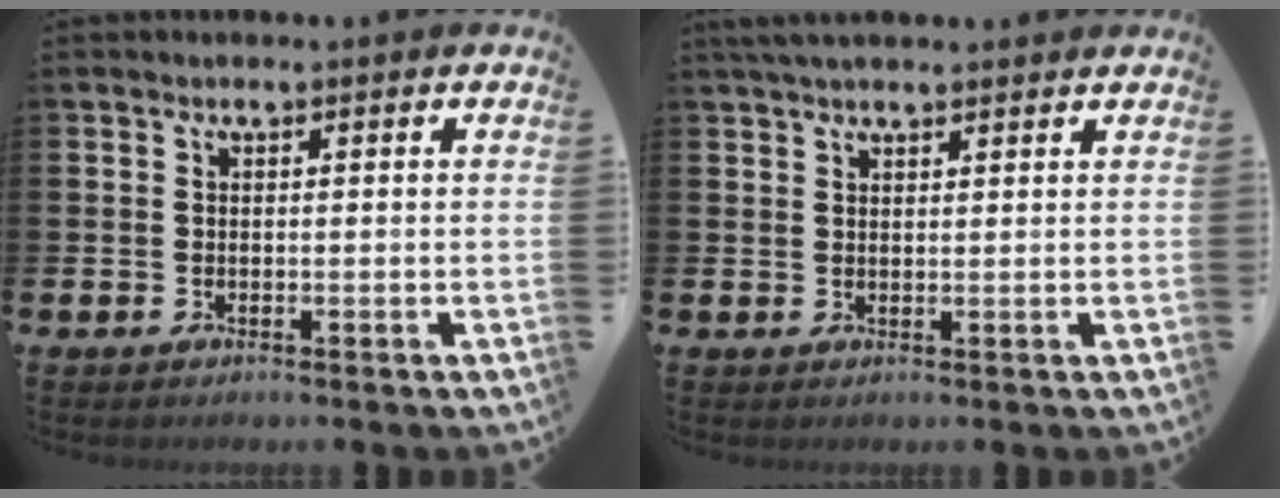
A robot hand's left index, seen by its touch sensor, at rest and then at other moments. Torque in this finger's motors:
{"motor_torque": [0.92, -1.22, 0.52, 0.16]}